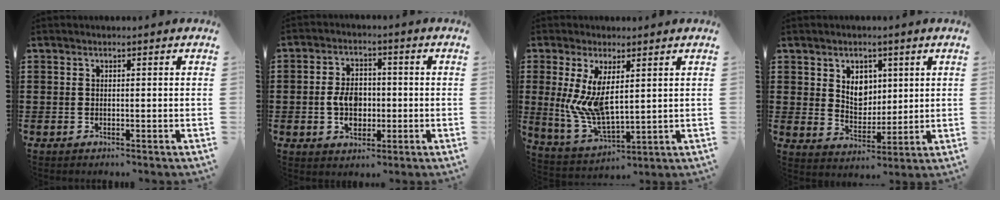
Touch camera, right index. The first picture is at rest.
{"total": 5.7, "force": [-0.8, 3.9, 4.1], "torque": [-0.072, 0.001, -0.020]}
{"total": 8.2, "force": [1.6, 3.5, 7.2], "torque": [-0.176, -0.015, 0.025]}
{"total": 5.1, "force": [2.3, 4.1, 2.0], "torque": [-0.043, 0.003, 0.039]}